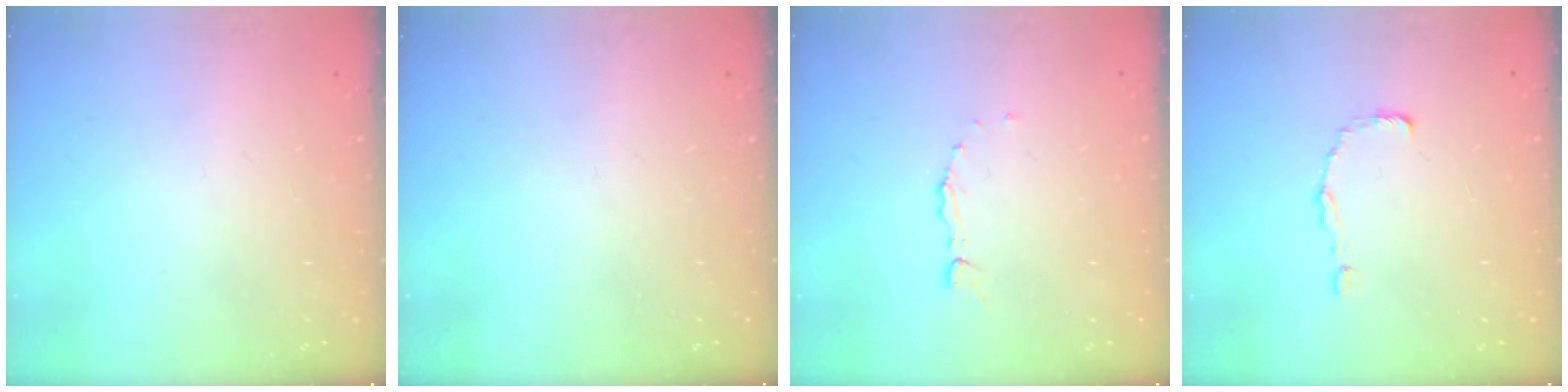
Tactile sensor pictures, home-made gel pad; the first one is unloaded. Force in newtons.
{"total": 0.0}
{"total": 1.7, "press": 1.7, "slide": 0.4}
{"total": 0.0}